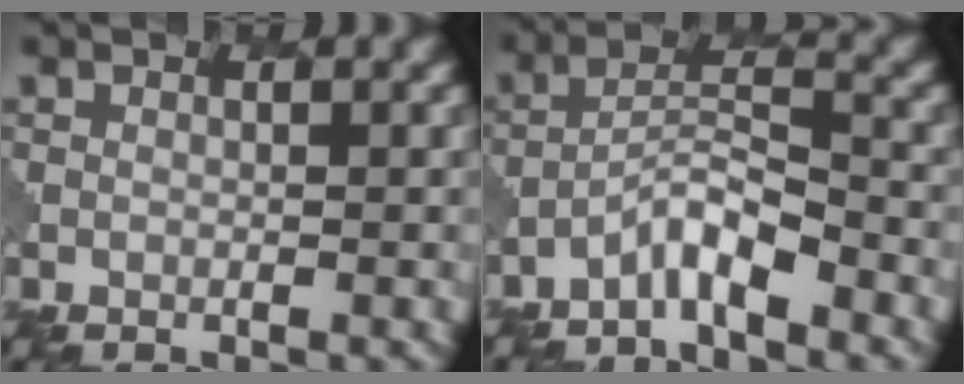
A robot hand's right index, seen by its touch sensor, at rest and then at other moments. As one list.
[{"total": 3.6, "force": [-2.7, 0.7, 2.2], "torque": [-0.042, 0.010, -0.053]}]